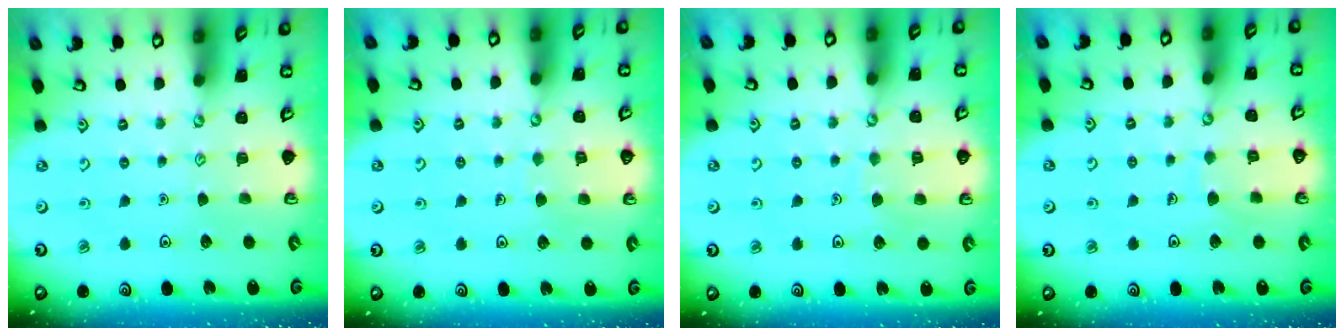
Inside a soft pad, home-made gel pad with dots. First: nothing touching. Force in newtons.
{"total": 4.0, "press": 4.0, "slide": 0.3}
{"total": 3.5, "press": 3.5, "slide": 0.3}
{"total": 5.7, "press": 5.7, "slide": 0.5}